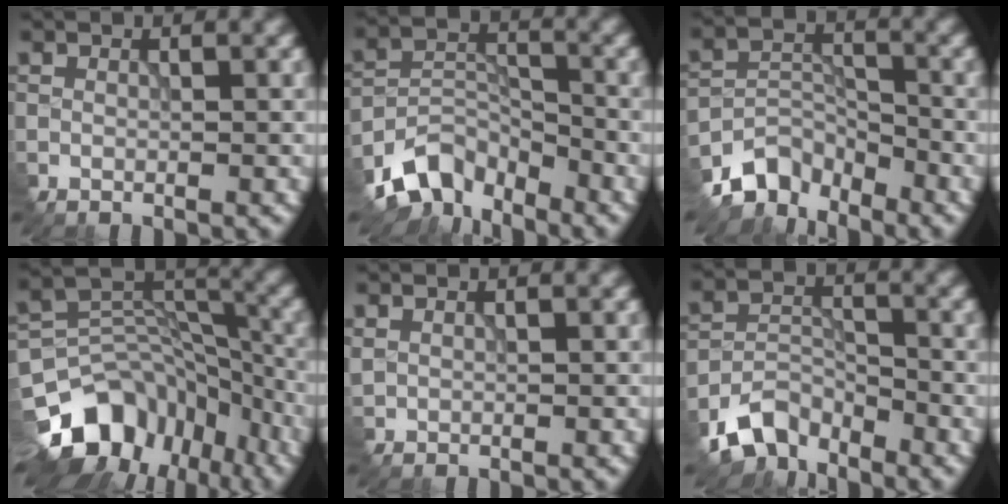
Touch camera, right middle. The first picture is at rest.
{"total": 6.1, "force": [-4.9, 3.0, 2.0], "torque": [-0.036, -0.003, -0.101]}
{"total": 5.0, "force": [-4.5, 2.1, 0.9], "torque": [-0.008, -0.002, -0.092]}
{"total": 12.4, "force": [-7.7, 8.4, 4.8], "torque": [-0.094, 0.015, -0.120]}
{"total": 0.6, "force": [0.5, 0.2, 0.2], "torque": [-0.007, -0.001, 0.016]}
{"total": 5.3, "force": [-4.4, 2.4, 1.5], "torque": [-0.027, -0.004, -0.091]}